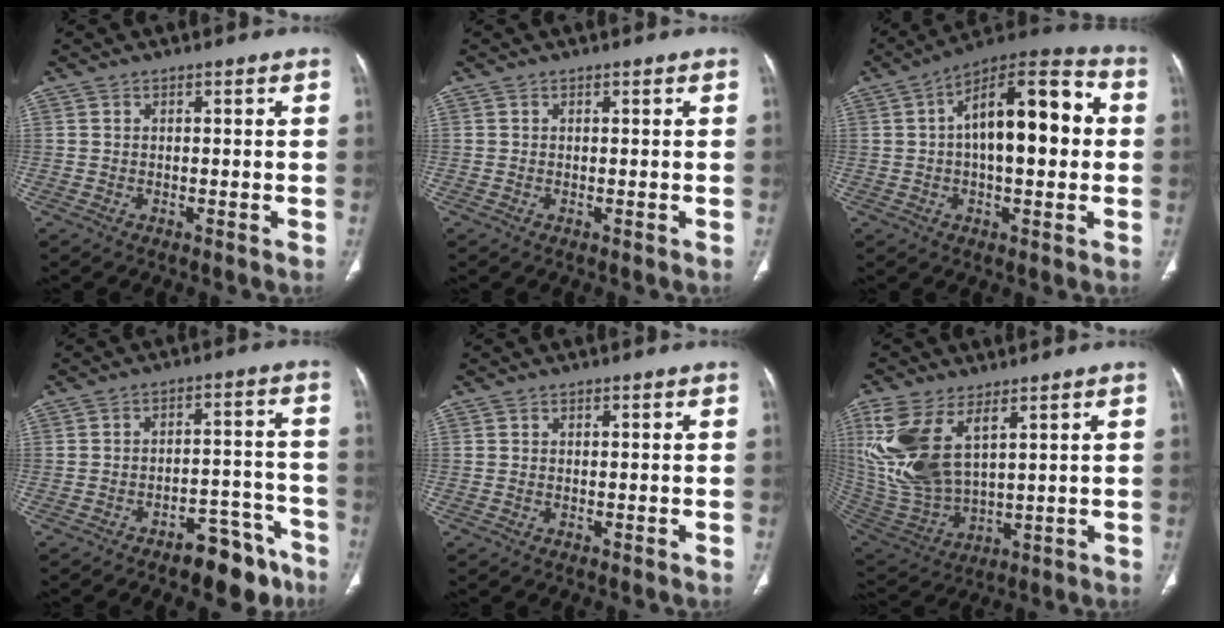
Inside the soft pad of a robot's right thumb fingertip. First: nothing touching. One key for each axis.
{"total": 0.0}
{"total": 18.0, "fx": 1.9, "fy": 7.9, "fz": 16.0, "tx": -0.230, "ty": 0.039, "tz": 0.022}
{"total": 10.5, "fx": -7.4, "fy": 4.7, "fz": 5.8, "tx": -0.049, "ty": 0.067, "tz": -0.102}
{"total": 0.0}
{"total": 16.7, "fx": 6.6, "fy": 8.3, "fz": 12.9, "tx": -0.282, "ty": -0.022, "tz": 0.150}